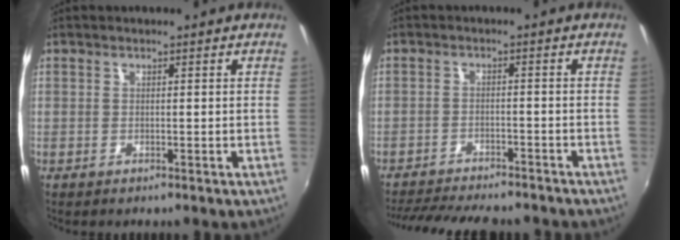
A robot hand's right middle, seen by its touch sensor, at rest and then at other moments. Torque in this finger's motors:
{"motor_torque": [1.05, -1.08, 0.14, 0.07]}